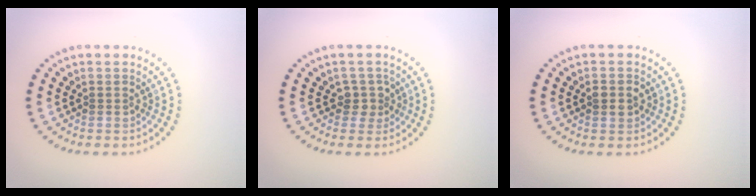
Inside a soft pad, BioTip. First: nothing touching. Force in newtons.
{"total": 1.6, "press": 1.3, "slide": 1.0}
{"total": 2.0, "press": 2.0, "slide": 0.1}